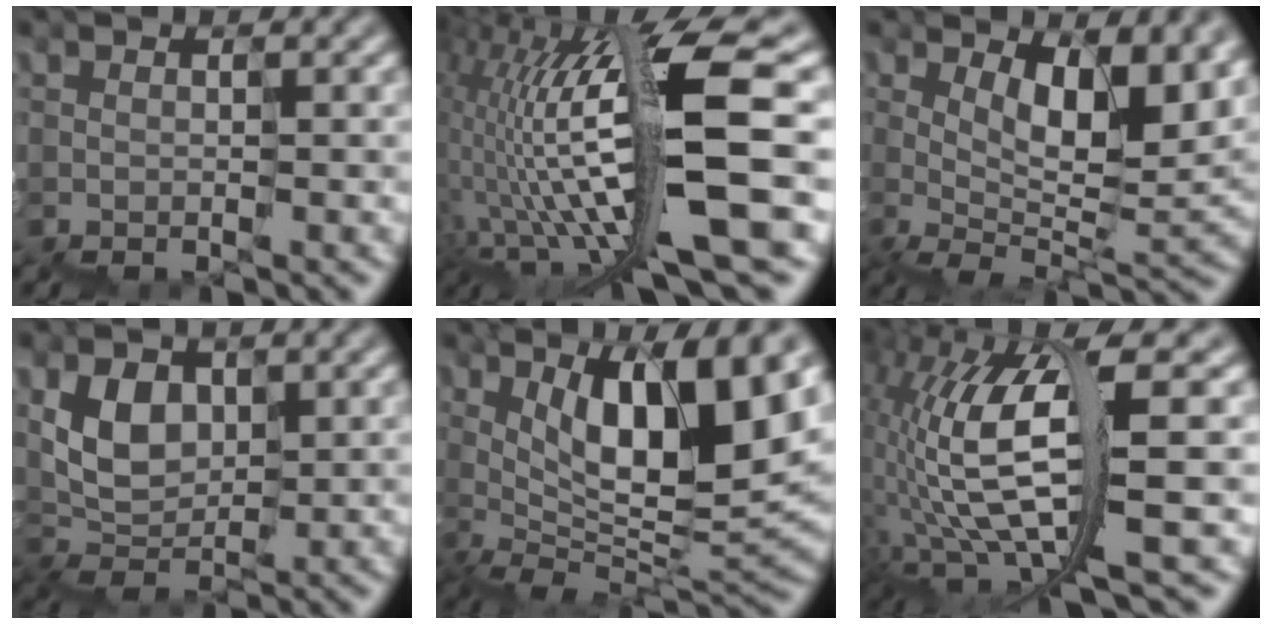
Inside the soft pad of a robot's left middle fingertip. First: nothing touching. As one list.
[{"total": 13.4, "force": [-0.2, 3.1, 13.0], "torque": [-0.241, 0.018, 0.006]}, {"total": 6.7, "force": [2.1, 2.9, 5.7], "torque": [-0.092, -0.004, 0.032]}, {"total": 3.3, "force": [1.6, 2.6, 1.2], "torque": [-0.027, 0.006, 0.030]}, {"total": 9.8, "force": [2.6, 3.2, 8.9], "torque": [-0.140, 0.000, 0.047]}, {"total": 9.8, "force": [0.1, 3.3, 9.2], "torque": [-0.198, 0.007, -0.001]}]